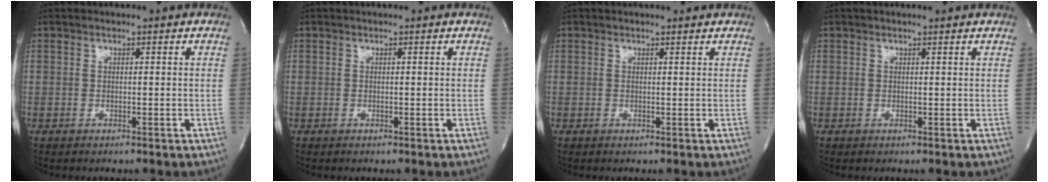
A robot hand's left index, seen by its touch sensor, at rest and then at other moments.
{"total": 0.0}
{"total": 1.1, "force": [1.1, 0.1, 0.1], "torque": [-0.010, -0.002, 0.011]}
{"total": 1.2, "force": [1.2, -0.1, 0.4], "torque": [-0.011, 0.004, 0.015]}